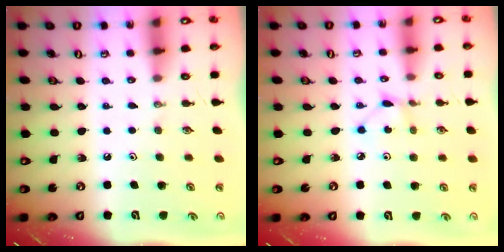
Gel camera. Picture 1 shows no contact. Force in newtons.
{"total": 2.5, "press": 2.4, "slide": 0.3}